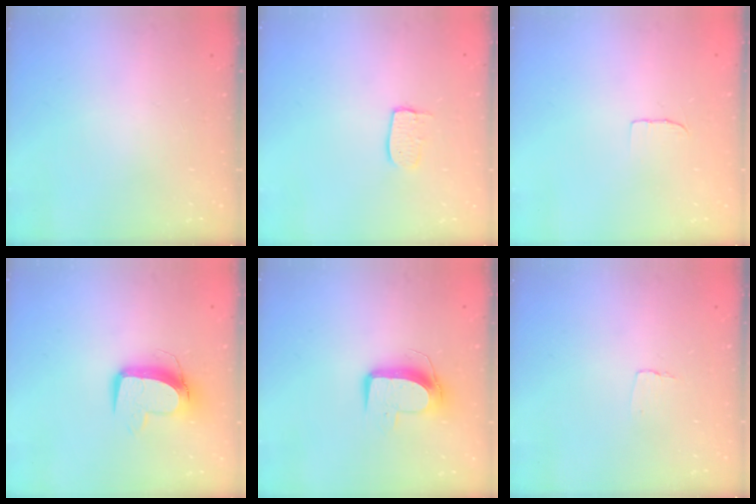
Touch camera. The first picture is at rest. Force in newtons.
{"total": 6.0, "press": 6.0, "slide": 0.3}
{"total": 4.4, "press": 4.3, "slide": 0.4}
{"total": 11.0, "press": 11.0, "slide": 1.4}
{"total": 10.2, "press": 10.2, "slide": 0.4}
{"total": 3.1, "press": 3.1, "slide": 0.3}